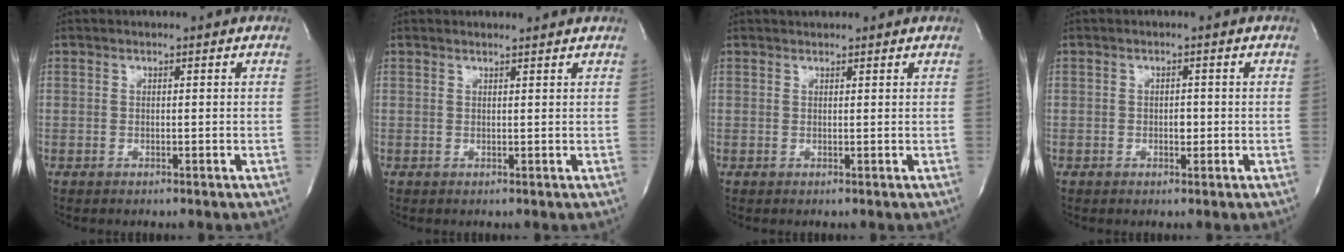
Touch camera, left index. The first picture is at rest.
{"total": 2.1, "force": [2.1, 0.1, 0.1], "torque": [-0.012, 0.001, 0.022]}
{"total": 1.4, "force": [1.3, 0.5, 0.3], "torque": [-0.008, 0.013, 0.020]}
{"total": 1.4, "force": [-0.4, 0.8, 1.0], "torque": [-0.016, -0.001, -0.007]}